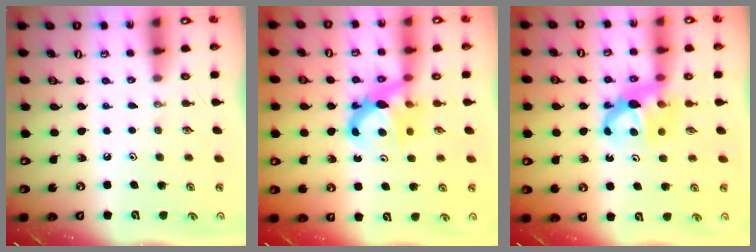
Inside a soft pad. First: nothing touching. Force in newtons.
{"total": 6.8, "press": 6.8, "slide": 0.4}
{"total": 6.6, "press": 6.5, "slide": 0.5}